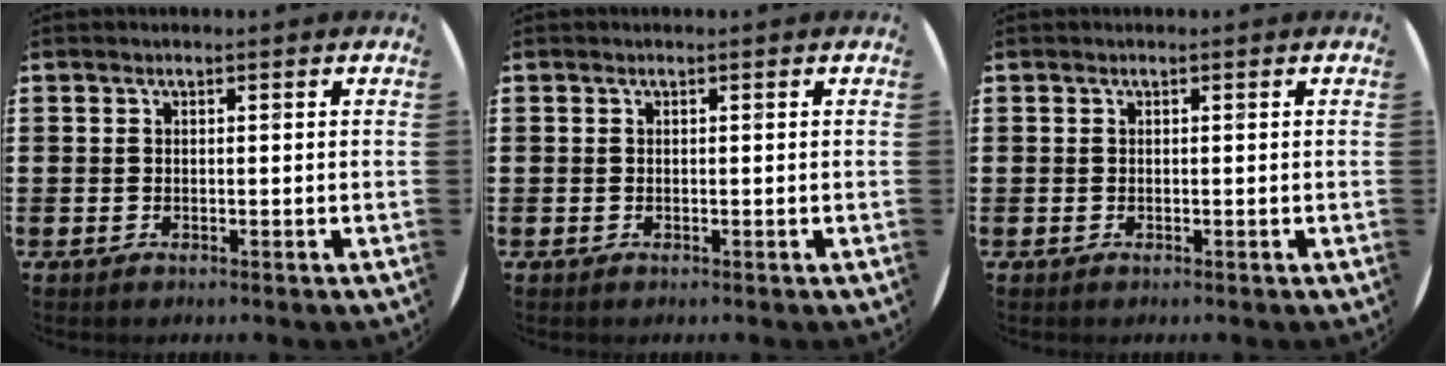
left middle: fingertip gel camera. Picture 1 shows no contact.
{"total": 0.0}
{"total": 0.0}